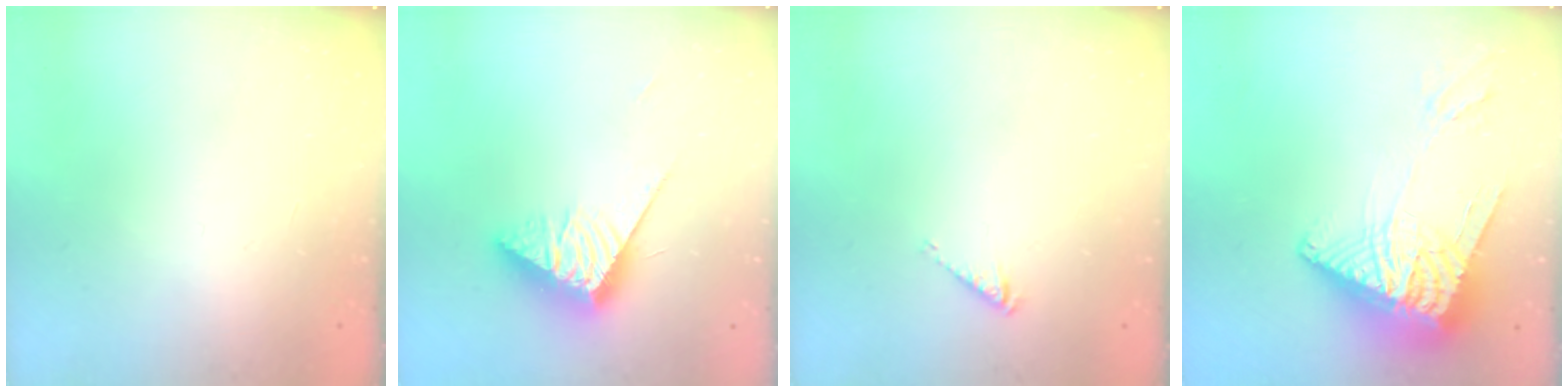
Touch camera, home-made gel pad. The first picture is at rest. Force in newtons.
{"total": 12.9, "press": 12.9, "slide": 0.3}
{"total": 3.4, "press": 3.4, "slide": 0.6}
{"total": 15.8, "press": 15.7, "slide": 1.9}